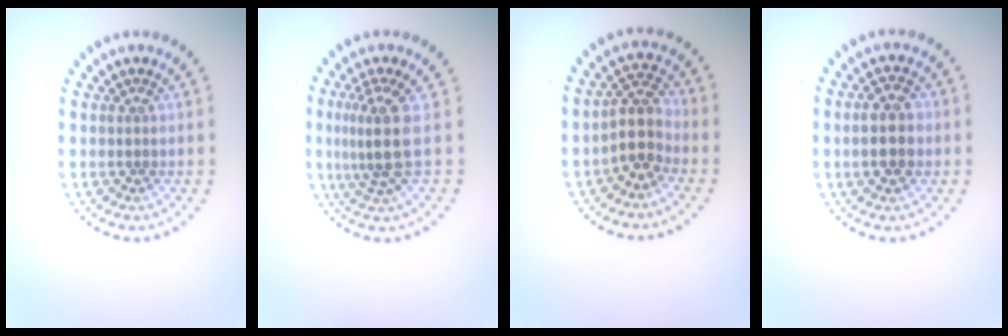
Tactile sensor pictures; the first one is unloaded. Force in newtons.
{"total": 3.4, "press": 2.5, "slide": 2.4}
{"total": 2.8, "press": 2.3, "slide": 1.6}
{"total": 3.6, "press": 3.6, "slide": 0.4}